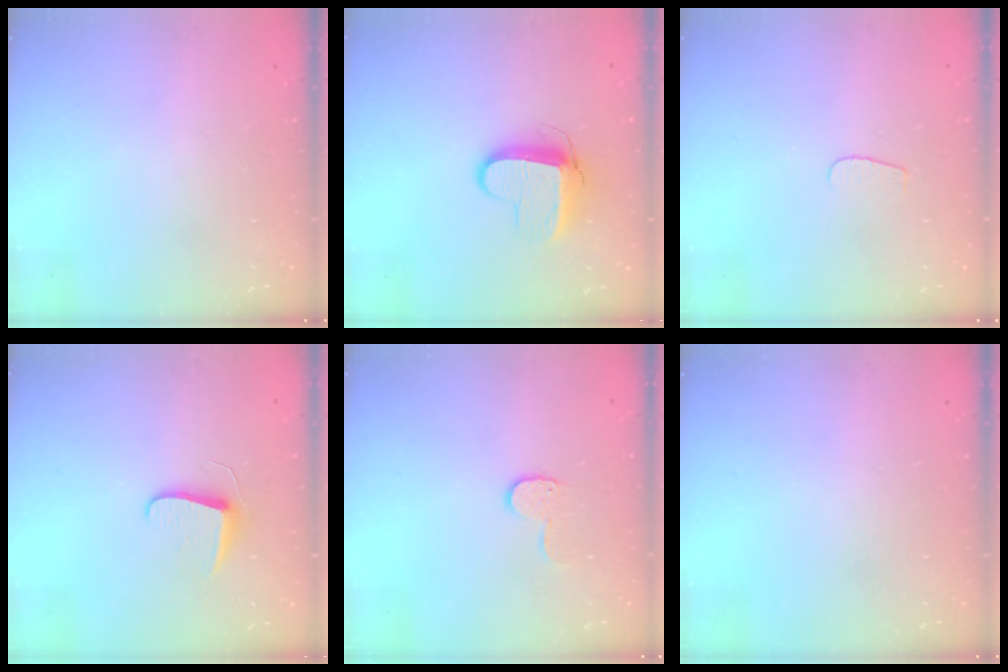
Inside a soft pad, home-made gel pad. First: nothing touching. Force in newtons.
{"total": 8.9, "press": 8.8, "slide": 1.0}
{"total": 3.7, "press": 3.6, "slide": 0.4}
{"total": 7.1, "press": 7.1, "slide": 0.7}
{"total": 6.5, "press": 6.4, "slide": 0.4}
{"total": 0.0}